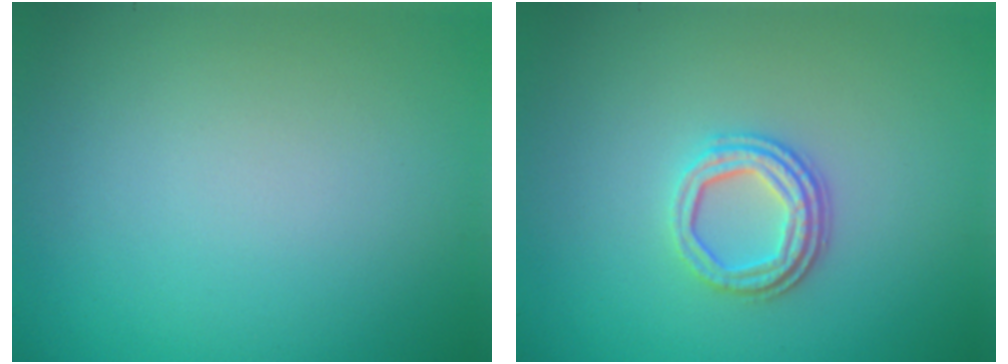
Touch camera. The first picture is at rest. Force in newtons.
{"total": 3.1, "press": 2.5, "slide": 1.9}